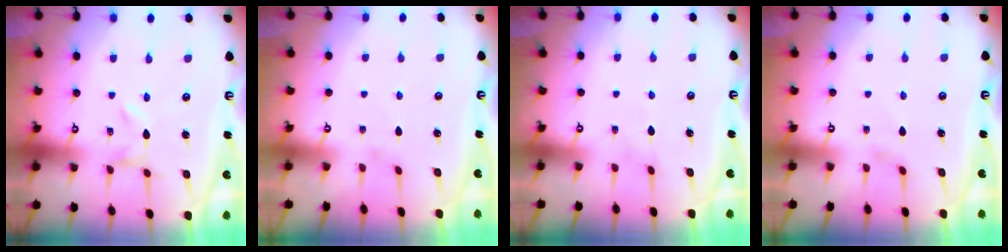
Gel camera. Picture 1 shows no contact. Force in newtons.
{"total": 0.0}
{"total": 2.3, "press": 2.3, "slide": 0.3}
{"total": 0.0}